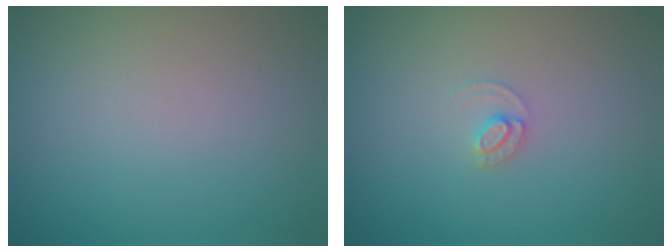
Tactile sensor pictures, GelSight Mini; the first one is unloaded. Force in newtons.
{"total": 1.2, "press": 1.2, "slide": 0.0}